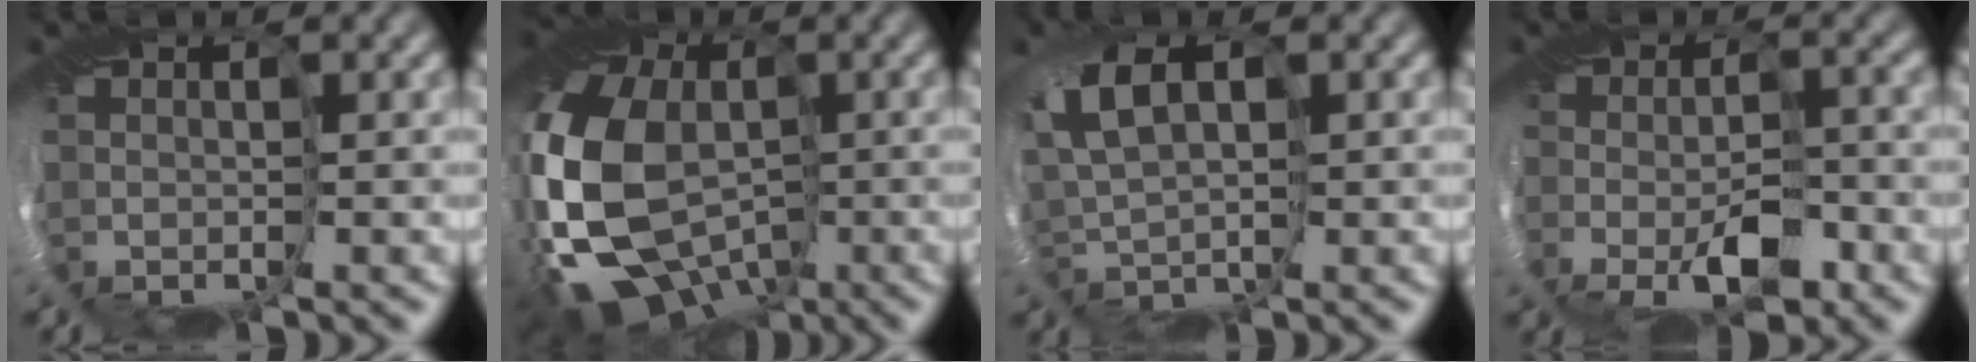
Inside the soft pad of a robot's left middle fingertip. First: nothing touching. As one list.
[{"total": 15.5, "force": [-5.6, 10.2, 10.2], "torque": [-0.215, -0.008, -0.097]}, {"total": 5.6, "force": [-1.0, 3.2, 4.5], "torque": [-0.097, -0.004, -0.028]}, {"total": 2.8, "force": [-1.9, 0.6, 2.0], "torque": [-0.027, -0.004, -0.032]}]